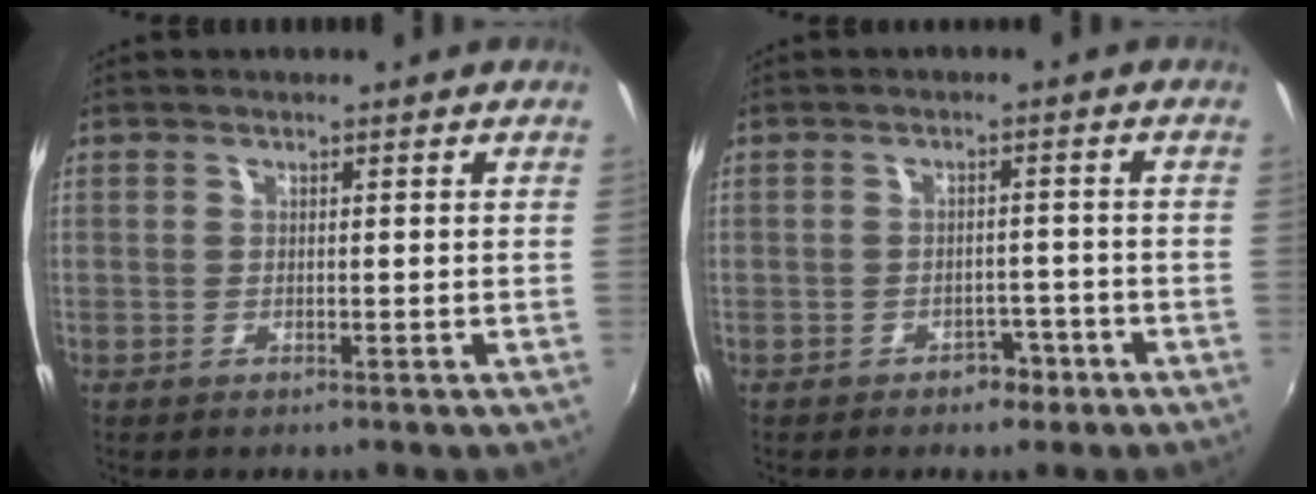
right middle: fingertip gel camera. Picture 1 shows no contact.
{"total": 3.4, "force": [-2.3, 2.2, 1.2], "torque": [-0.026, 0.005, -0.025]}